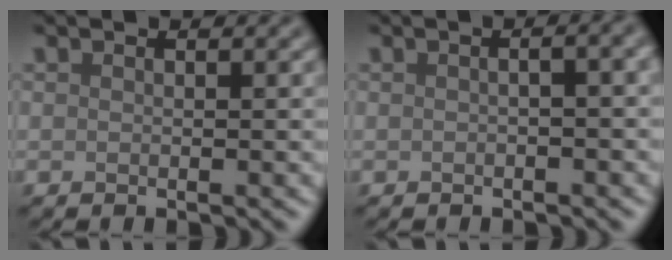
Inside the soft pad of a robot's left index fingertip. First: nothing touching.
{"total": 3.5, "force": [0.2, 1.5, 3.1], "torque": [-0.018, 0.013, -0.009]}